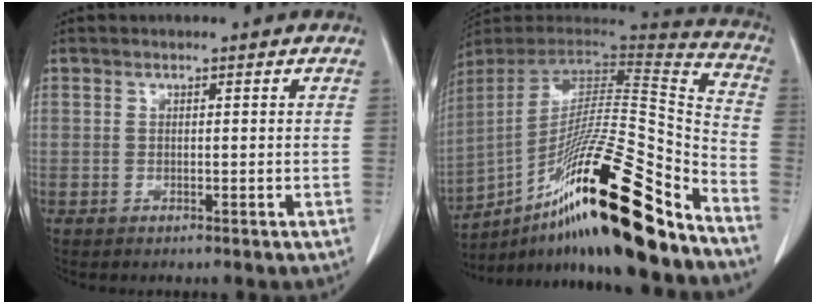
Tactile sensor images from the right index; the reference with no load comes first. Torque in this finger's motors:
{"motor_torque": [1.04, -1.10, 0.52, 0.21]}